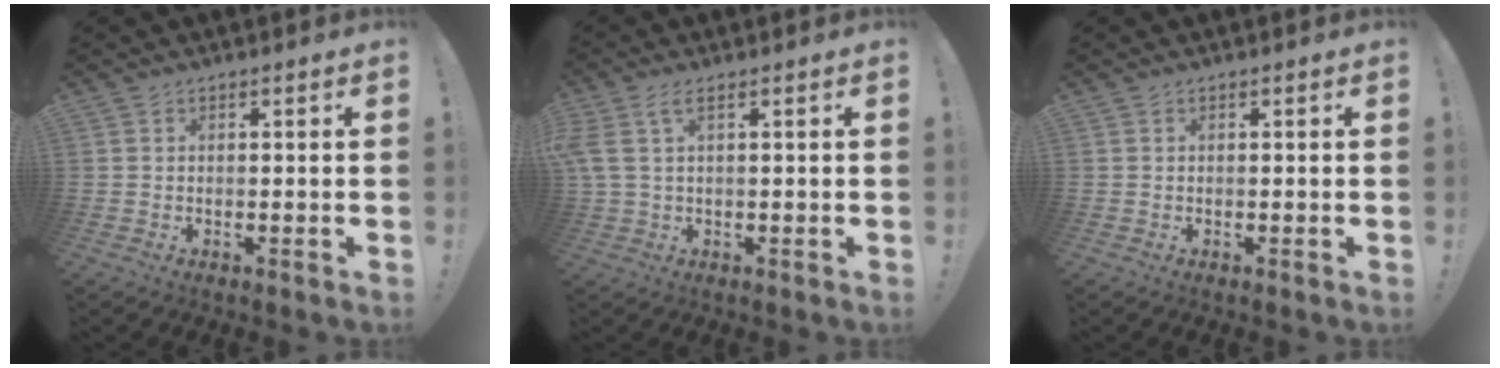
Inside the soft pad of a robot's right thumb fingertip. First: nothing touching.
{"total": 3.9, "force": [1.5, 1.0, 3.4], "torque": [-0.072, -0.006, 0.029]}
{"total": 0.0}